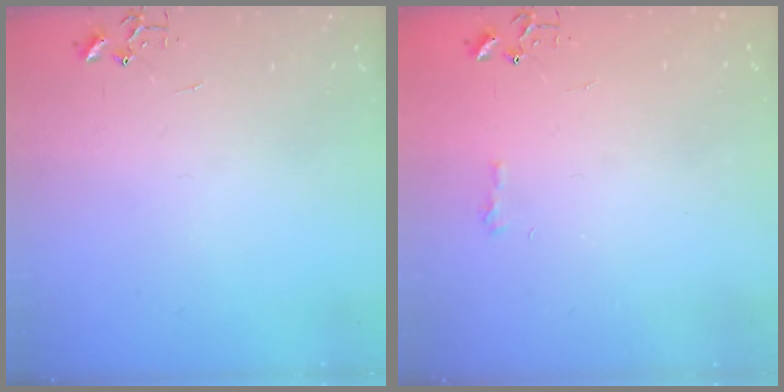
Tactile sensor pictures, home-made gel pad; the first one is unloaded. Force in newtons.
{"total": 7.0, "press": 6.9, "slide": 0.5}